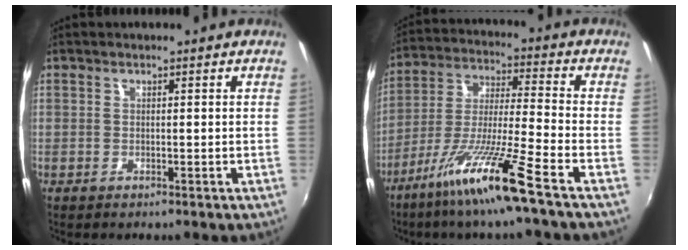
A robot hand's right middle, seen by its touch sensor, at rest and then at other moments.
{"total": 13.3, "force": [-8.9, -1.6, 9.8], "torque": [-0.198, -0.017, -0.163]}